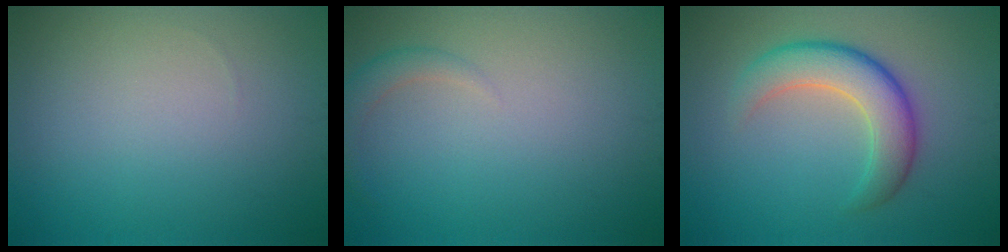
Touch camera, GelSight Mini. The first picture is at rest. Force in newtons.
{"total": 1.5, "press": 1.5, "slide": 0.1}
{"total": 5.3, "press": 5.3, "slide": 0.4}